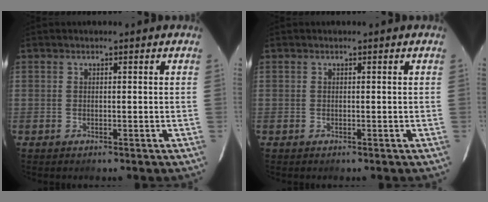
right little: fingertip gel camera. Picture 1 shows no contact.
{"total": 0.0}